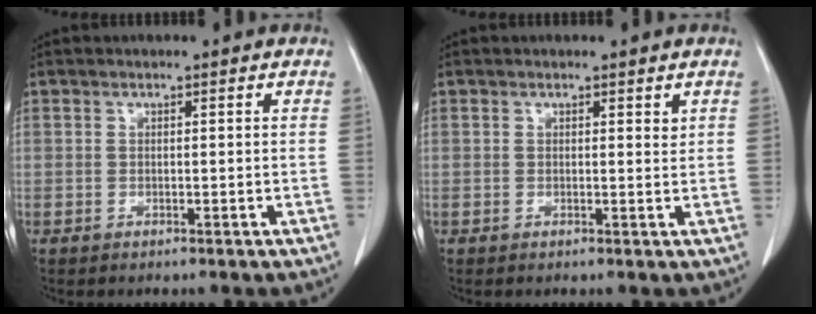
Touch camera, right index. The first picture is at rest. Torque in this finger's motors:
{"motor_torque": [-0.12, 0.13, -0.01, -0.01]}